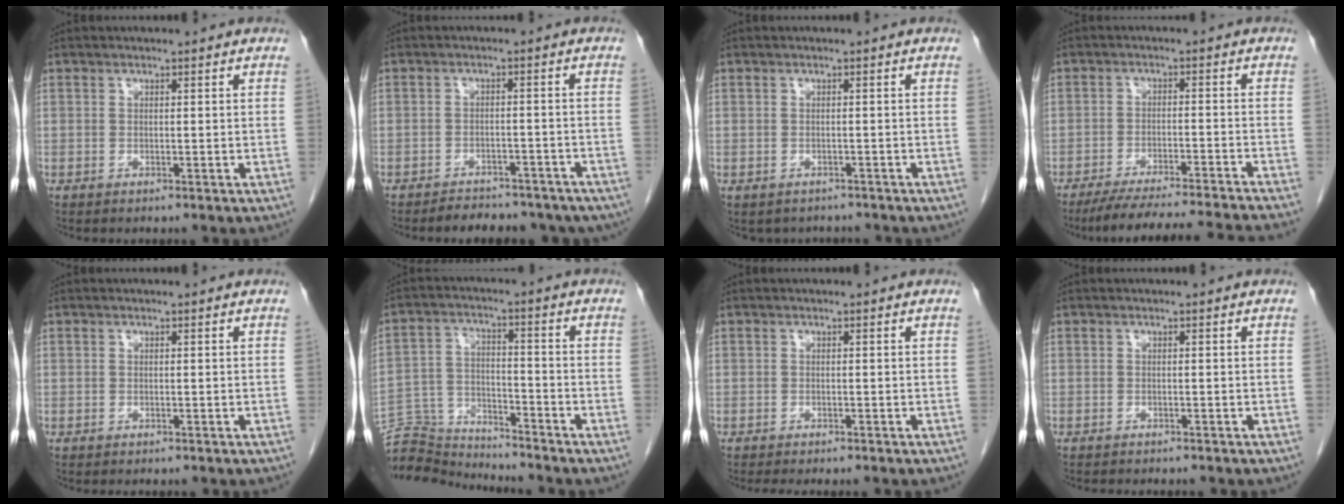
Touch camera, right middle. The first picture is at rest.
{"total": 11.9, "force": [-10.1, 4.8, 3.8], "torque": [-0.045, 0.010, -0.112]}
{"total": 3.1, "force": [-2.6, 1.6, 0.2], "torque": [-0.005, 0.005, -0.032]}
{"total": 16.9, "force": [-15.5, -1.2, 6.6], "torque": [-0.087, -0.034, -0.223]}
{"total": 0.8, "force": [-0.7, 0.3, 0.2], "torque": [-0.008, -0.002, -0.011]}
{"total": 10.3, "force": [-10.3, 0.5, 0.2], "torque": [-0.002, 0.018, -0.188]}
{"total": 4.4, "force": [-3.8, 0.9, 2.1], "torque": [-0.023, -0.008, -0.049]}
{"total": 4.0, "force": [-3.5, 0.8, 1.6], "torque": [-0.024, -0.007, -0.043]}